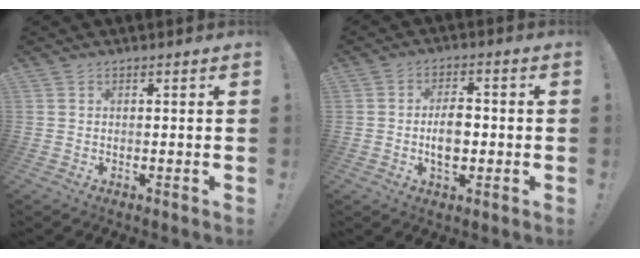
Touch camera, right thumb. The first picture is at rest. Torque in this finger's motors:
{"motor_torque": [0.26, 0.14, 0.69, -0.24, 0.00]}